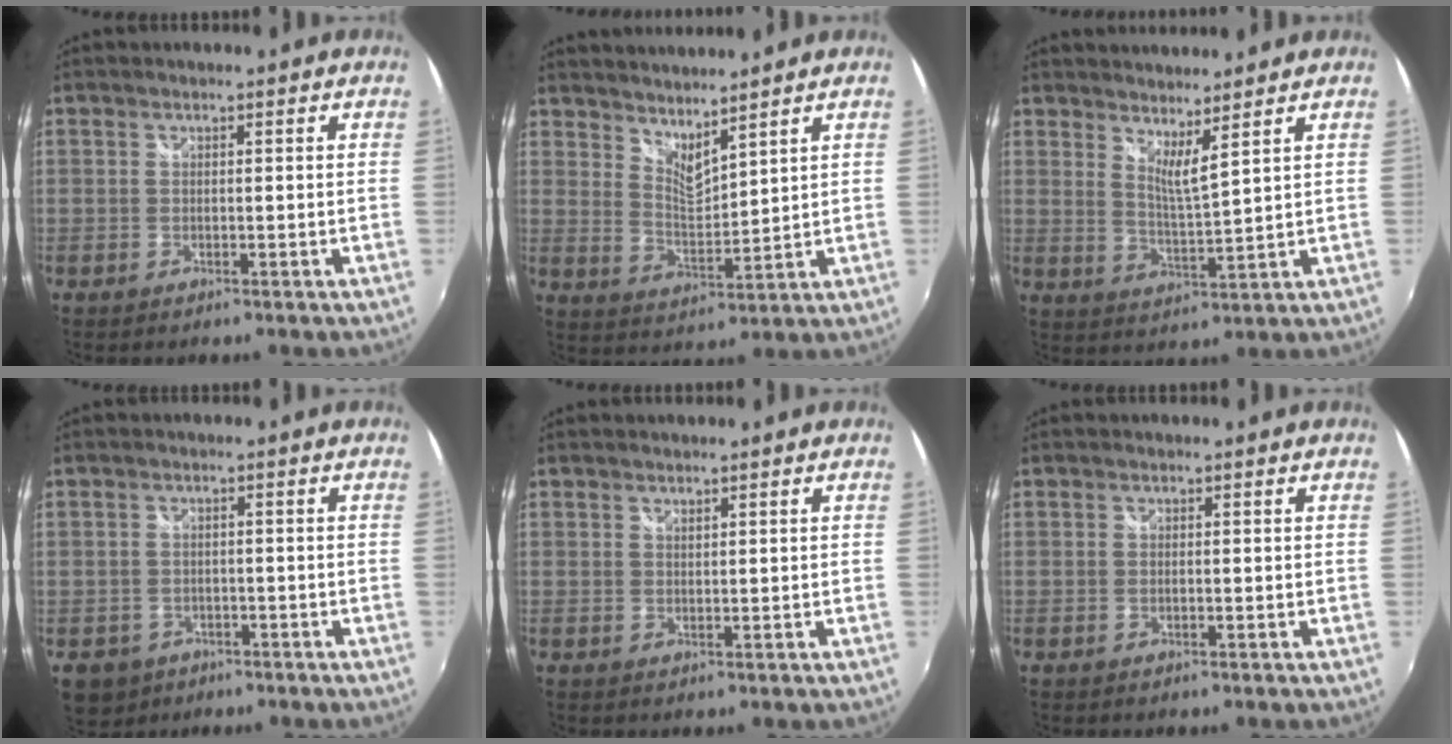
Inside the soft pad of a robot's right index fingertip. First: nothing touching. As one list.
[{"total": 6.6, "force": [5.8, 1.2, 2.9], "torque": [-0.042, -0.008, 0.103]}, {"total": 5.3, "force": [4.5, -0.2, 2.9], "torque": [-0.045, -0.012, 0.068]}, {"total": 5.5, "force": [-2.5, 4.8, 1.5], "torque": [-0.035, 0.005, -0.029]}, {"total": 0.7, "force": [0.7, 0.1, 0.2], "torque": [-0.003, 0.000, 0.012]}, {"total": 0.0}]